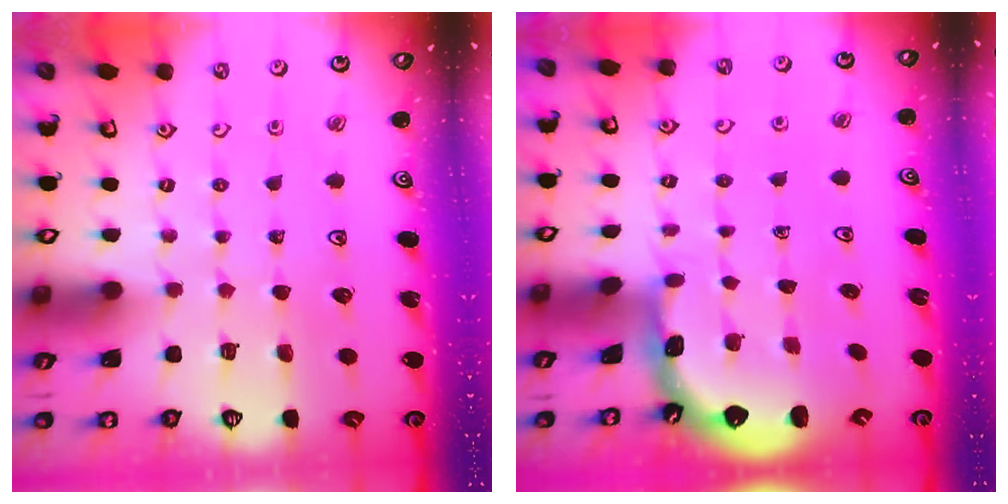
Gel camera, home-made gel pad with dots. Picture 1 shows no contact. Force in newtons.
{"total": 1.3, "press": 1.3, "slide": 0.1}